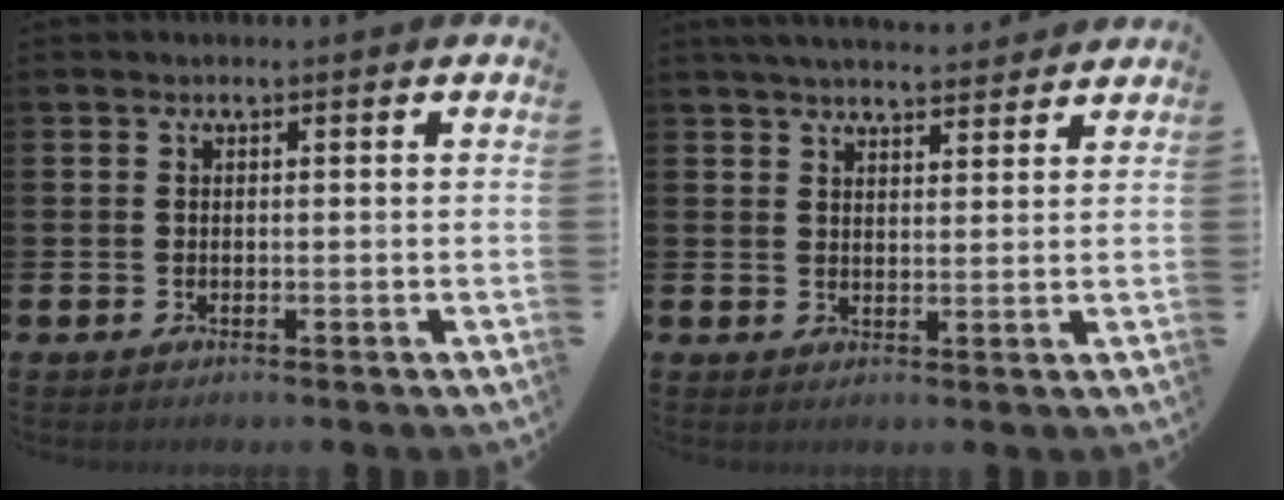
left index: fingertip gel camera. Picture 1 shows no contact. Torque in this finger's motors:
{"motor_torque": [1.07, -1.06, 0.58, 0.10]}